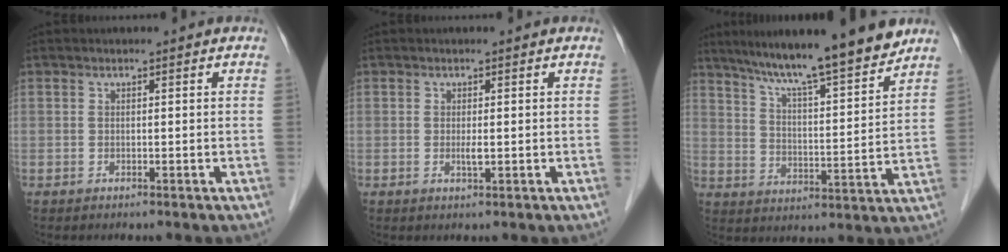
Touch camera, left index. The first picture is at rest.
{"total": 1.1, "force": [-0.2, 0.1, 1.1], "torque": [-0.023, -0.005, -0.002]}
{"total": 14.9, "force": [12.7, 0.1, 7.8], "torque": [-0.121, 0.000, 0.196]}